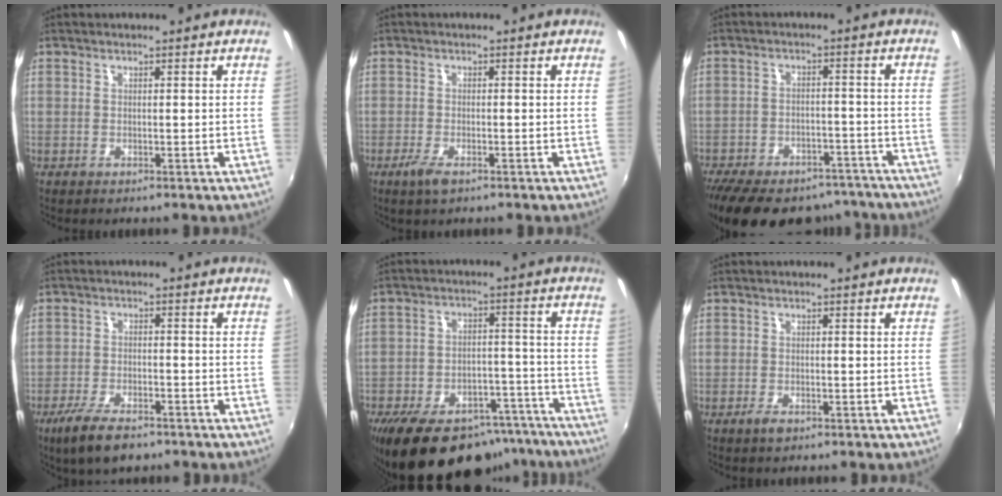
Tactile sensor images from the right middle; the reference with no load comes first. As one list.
[{"total": 3.3, "force": [-2.0, 1.1, 2.3], "torque": [-0.055, -0.009, -0.040]}, {"total": 22.6, "force": [-18.3, 9.7, 9.1], "torque": [-0.199, 0.012, -0.240]}, {"total": 8.3, "force": [-5.9, 2.9, 5.1], "torque": [-0.126, -0.018, -0.105]}, {"total": 22.6, "force": [-17.6, 10.2, 9.9], "torque": [-0.188, 0.018, -0.229]}, {"total": 1.9, "force": [-1.2, 0.8, 1.2], "torque": [-0.024, -0.005, -0.023]}]